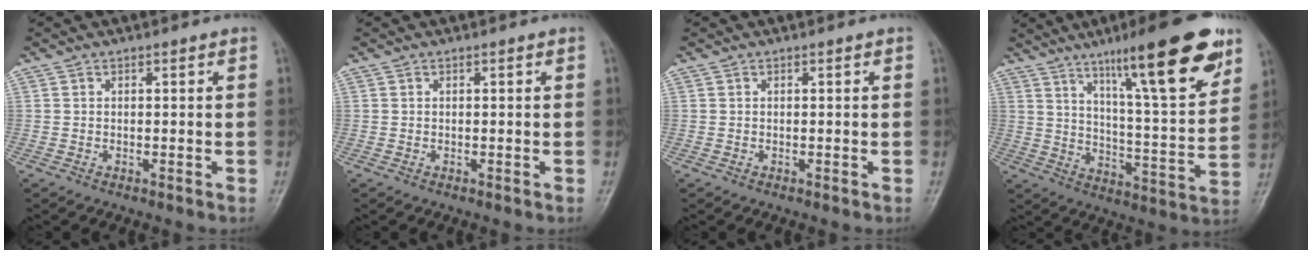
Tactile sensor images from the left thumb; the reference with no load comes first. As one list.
[{"total": 0.0}, {"total": 0.0}, {"total": 21.6, "force": [12.8, 3.9, 16.9], "torque": [-0.225, -0.051, 0.201]}]